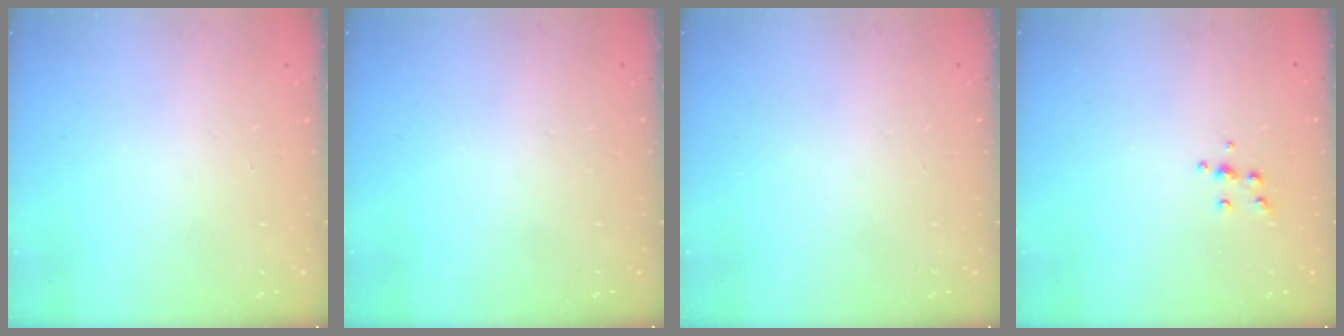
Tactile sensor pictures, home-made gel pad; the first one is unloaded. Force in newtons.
{"total": 0.0}
{"total": 0.0}
{"total": 4.8, "press": 4.7, "slide": 0.6}